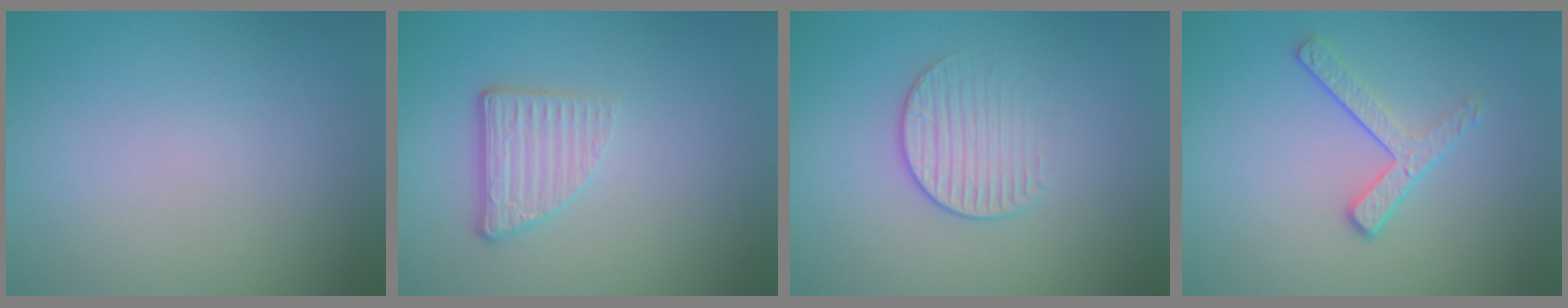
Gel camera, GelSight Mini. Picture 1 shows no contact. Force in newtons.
{"total": 3.0, "press": 2.1, "slide": 2.1}
{"total": 2.0, "press": 1.4, "slide": 1.4}
{"total": 2.3, "press": 1.7, "slide": 1.6}